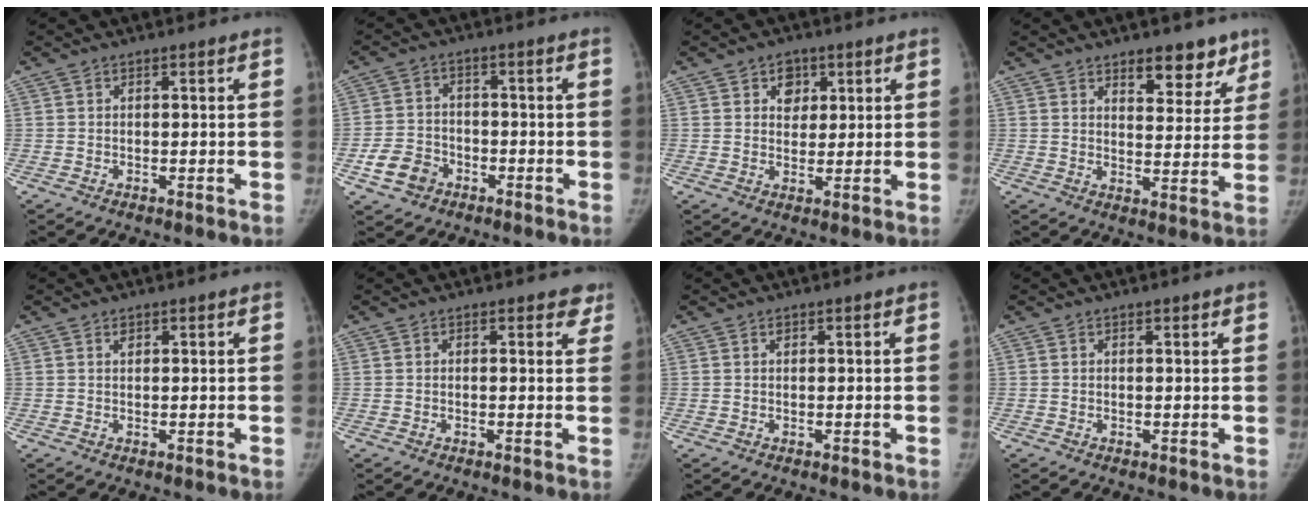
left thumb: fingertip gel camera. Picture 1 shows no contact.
{"total": 6.8, "force": [-3.4, 5.2, 2.7], "torque": [-0.039, 0.022, -0.058]}
{"total": 4.6, "force": [2.0, 3.6, 2.0], "torque": [-0.001, -0.008, 0.029]}
{"total": 8.7, "force": [6.0, 4.4, 4.5], "torque": [-0.016, -0.036, 0.084]}
{"total": 0.8, "force": [0.5, 0.5, 0.4], "torque": [-0.001, -0.004, 0.008]}
{"total": 3.0, "force": [2.3, 1.6, 0.8], "torque": [0.026, -0.010, 0.013]}
{"total": 0.6, "force": [0.4, 0.4, 0.3], "torque": [-0.001, -0.001, 0.004]}
{"total": 1.0, "force": [0.7, 0.3, 0.6], "torque": [-0.005, -0.003, 0.010]}